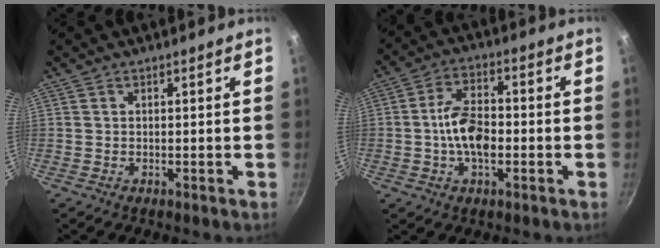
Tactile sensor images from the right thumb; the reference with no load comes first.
{"total": 9.3, "force": [-1.4, 5.2, 7.6], "torque": [-0.128, 0.025, -0.034]}